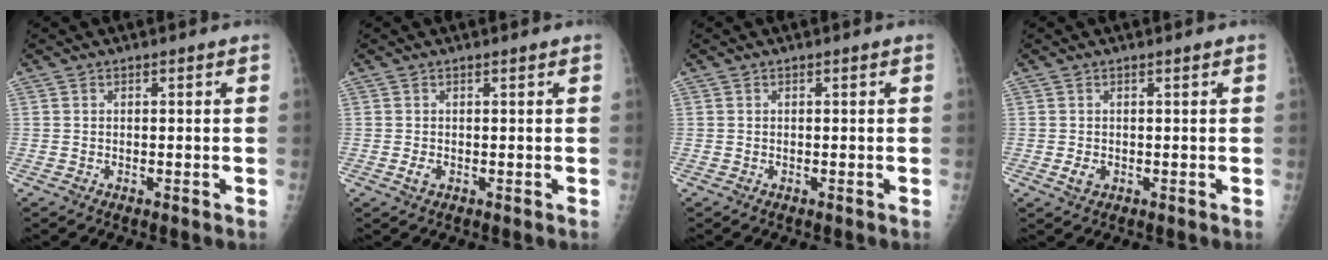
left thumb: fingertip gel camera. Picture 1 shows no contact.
{"total": 1.5, "force": [0.2, 0.8, 1.2], "torque": [-0.022, 0.003, 0.007]}
{"total": 0.0}
{"total": 1.9, "force": [0.1, 1.2, 1.4], "torque": [-0.022, -0.002, 0.008]}